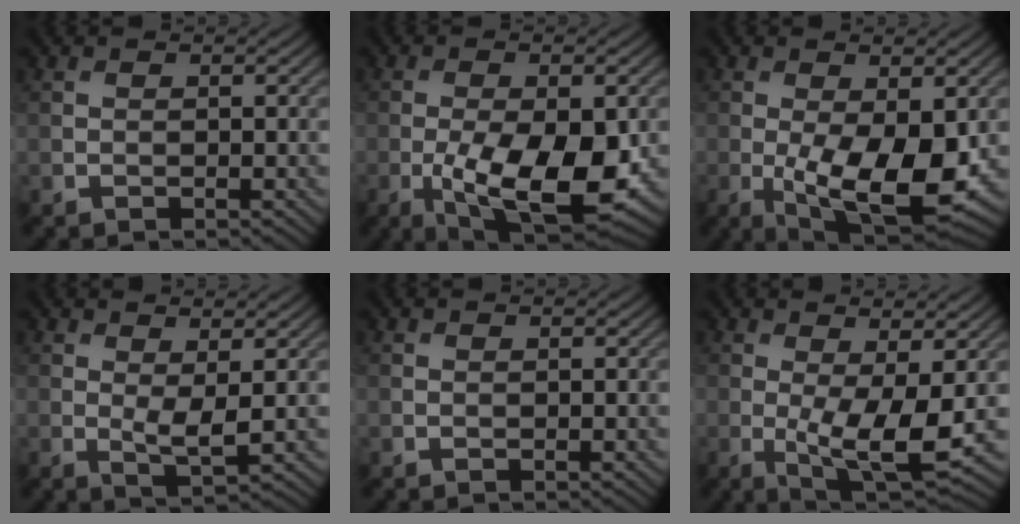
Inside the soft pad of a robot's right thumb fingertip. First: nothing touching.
{"total": 12.8, "force": [-3.5, 5.4, 11.1], "torque": [-0.189, -0.026, -0.049]}
{"total": 11.0, "force": [-2.0, 4.5, 9.8], "torque": [-0.184, -0.036, -0.016]}
{"total": 2.6, "force": [0.6, 0.6, 2.5], "torque": [-0.052, -0.009, 0.015]}
{"total": 0.0}
{"total": 7.7, "force": [-0.8, 2.3, 7.3], "torque": [-0.142, -0.017, -0.005]}